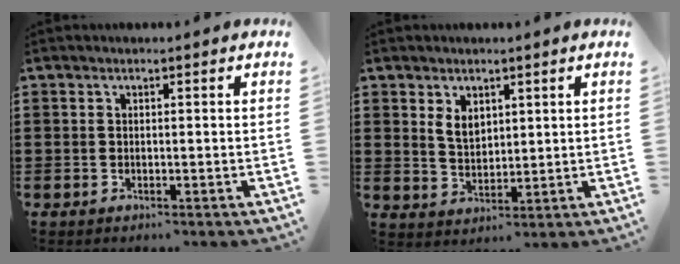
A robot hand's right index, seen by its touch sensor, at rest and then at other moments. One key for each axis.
{"total": 3.6, "fx": 1.8, "fy": 2.4, "fz": 2.1, "tx": -0.041, "ty": 0.004, "tz": 0.031}